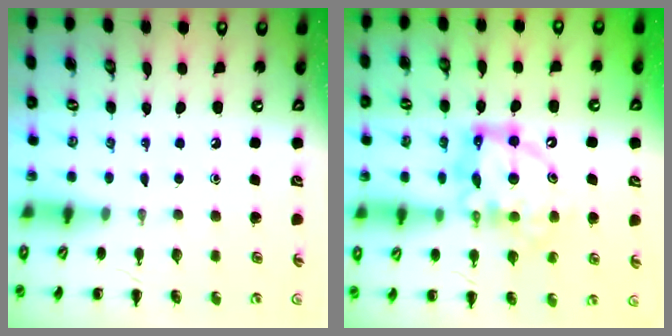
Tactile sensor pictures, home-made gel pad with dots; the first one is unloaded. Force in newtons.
{"total": 12.6, "press": 12.0, "slide": 3.8}